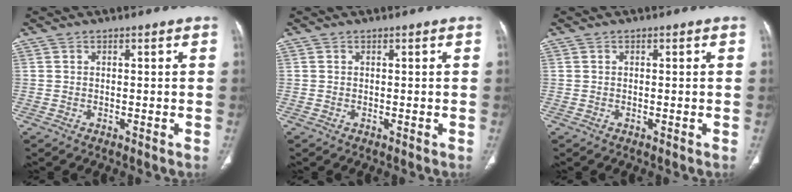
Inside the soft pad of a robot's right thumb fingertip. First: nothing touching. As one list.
[{"total": 0.0}, {"total": 0.0}]